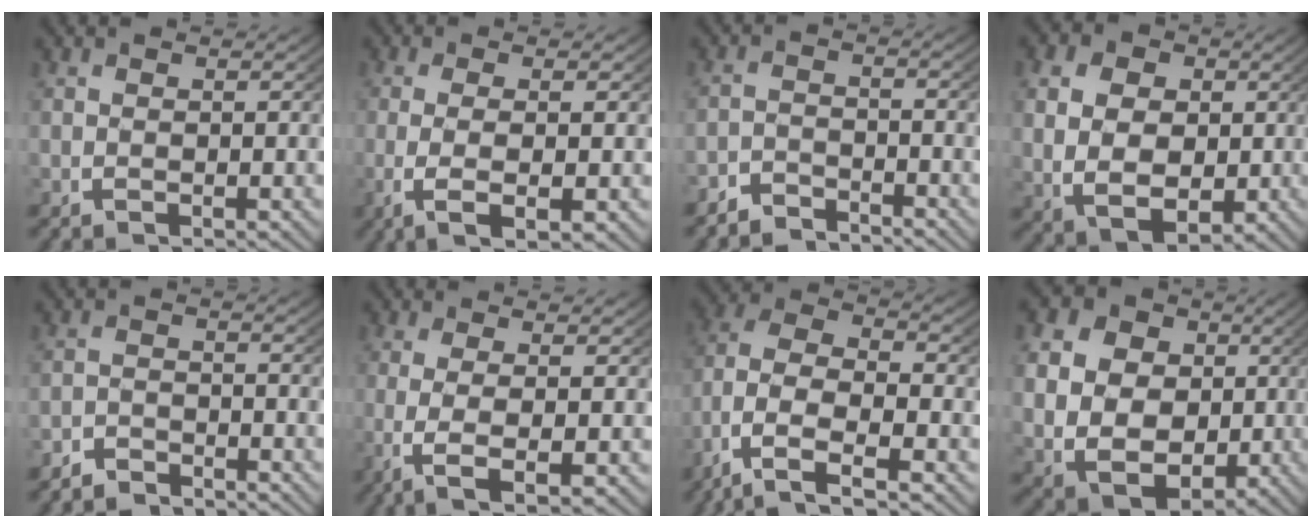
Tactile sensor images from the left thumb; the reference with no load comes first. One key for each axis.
{"total": 4.8, "fx": -0.8, "fy": 1.4, "fz": 4.6, "tx": -0.096, "ty": -0.011, "tz": -0.006}
{"total": 3.1, "fx": -3.1, "fy": 0.5, "fz": 0.1, "tx": 0.002, "ty": -0.008, "tz": -0.062}
{"total": 9.2, "fx": -0.1, "fy": 7.1, "fz": 5.8, "tx": -0.116, "ty": -0.037, "tz": 0.012}
{"total": 2.8, "fx": -2.8, "fy": 0.4, "fz": 0.1, "tx": 0.002, "ty": -0.007, "tz": -0.056}
{"total": 5.6, "fx": -0.9, "fy": 1.8, "fz": 5.2, "tx": -0.113, "ty": -0.017, "tz": -0.003}
{"total": 10.7, "fx": -3.2, "fy": 6.8, "fz": 7.7, "tx": -0.187, "ty": -0.047, "tz": -0.038}
{"total": 16.0, "fx": 0.0, "fy": 13.1, "fz": 9.3, "tx": -0.212, "ty": -0.055, "tz": 0.009}